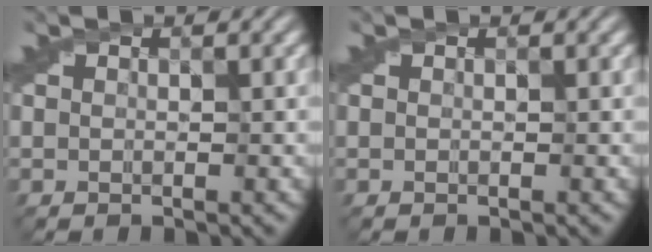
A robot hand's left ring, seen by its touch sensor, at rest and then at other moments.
{"total": 0.0}